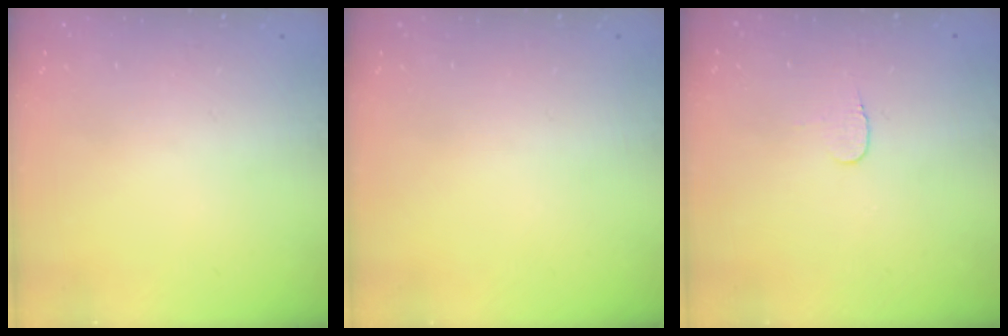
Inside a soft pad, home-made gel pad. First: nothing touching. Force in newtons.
{"total": 0.0}
{"total": 3.7, "press": 3.7, "slide": 0.3}